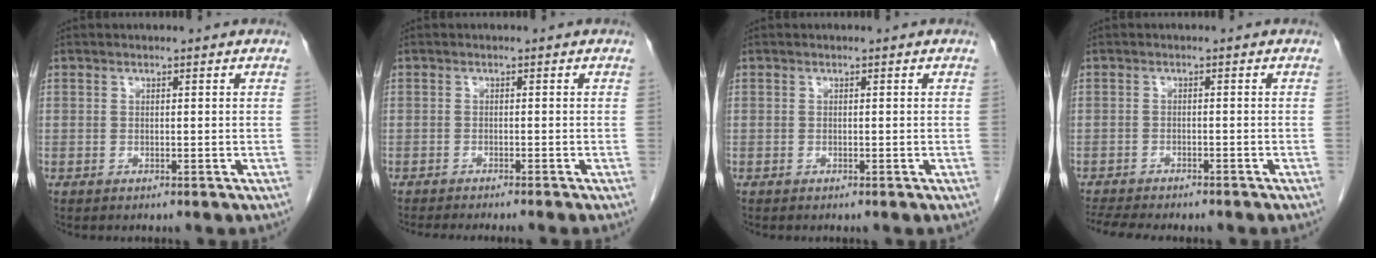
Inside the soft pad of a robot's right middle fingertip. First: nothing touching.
{"total": 6.7, "force": [-5.9, -0.3, 3.1], "torque": [-0.017, -0.012, -0.087]}
{"total": 0.0}
{"total": 9.2, "force": [-8.0, 2.0, 4.2], "torque": [-0.060, 0.001, -0.113]}